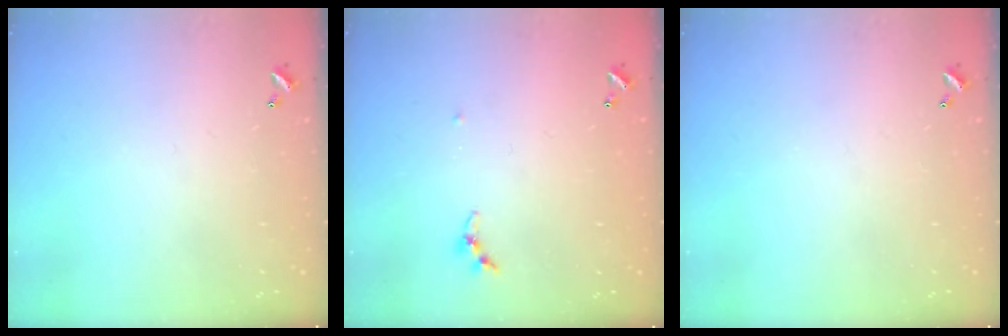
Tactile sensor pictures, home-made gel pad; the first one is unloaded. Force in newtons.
{"total": 3.8, "press": 3.8, "slide": 0.3}
{"total": 0.0}